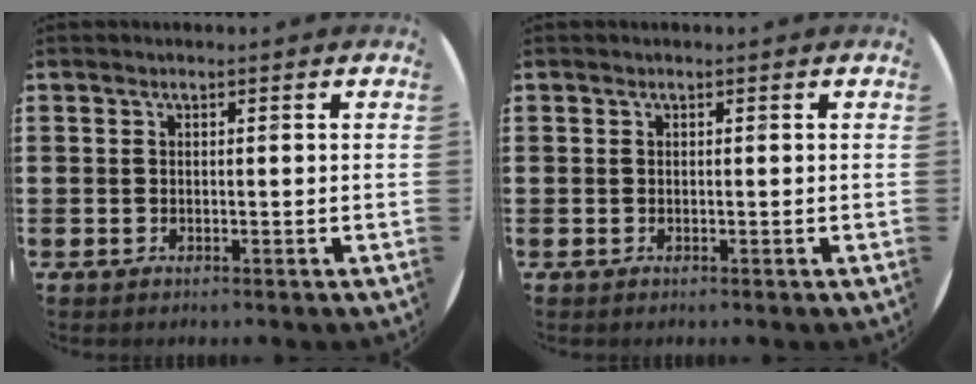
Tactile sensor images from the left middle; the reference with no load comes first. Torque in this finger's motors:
{"motor_torque": [0.00, 0.00, 0.00, -0.01]}